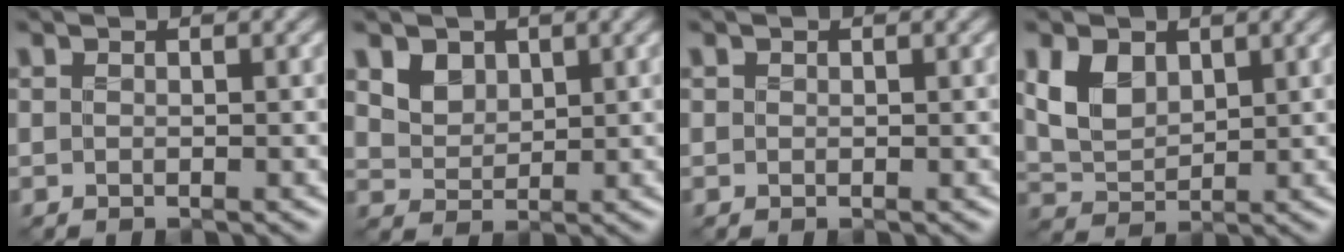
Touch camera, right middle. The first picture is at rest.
{"total": 3.6, "force": [1.9, 2.6, 1.6], "torque": [-0.056, -0.006, 0.049]}
{"total": 0.0}
{"total": 3.7, "force": [1.3, 2.5, 2.4], "torque": [-0.058, -0.005, 0.026]}